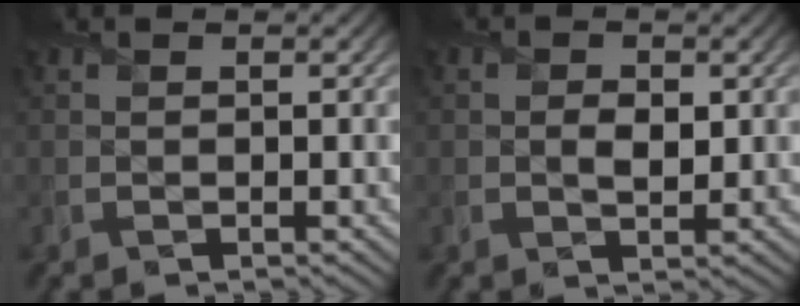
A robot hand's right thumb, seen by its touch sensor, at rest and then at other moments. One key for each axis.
{"total": 2.0, "fx": 0.0, "fy": 1.3, "fz": 1.6, "tx": -0.025, "ty": -0.007, "tz": 0.000}